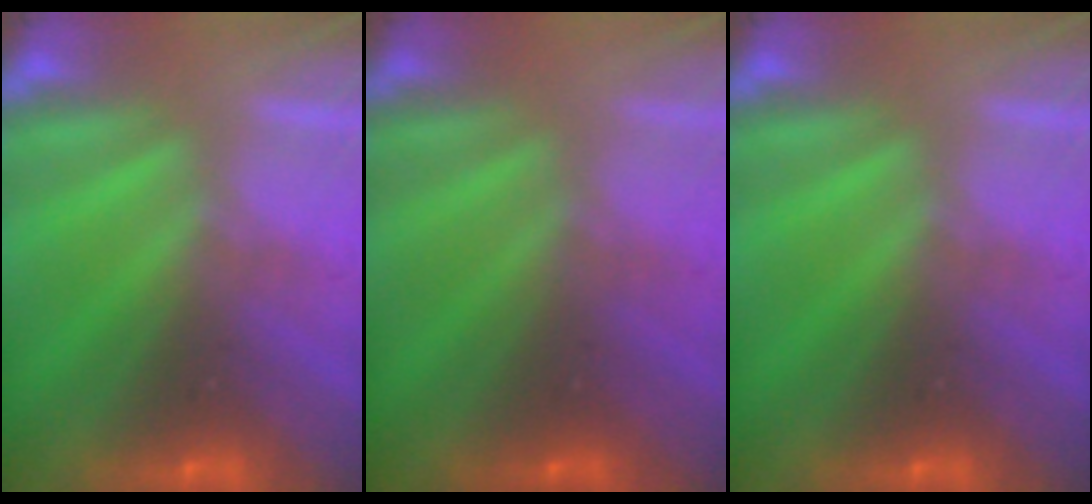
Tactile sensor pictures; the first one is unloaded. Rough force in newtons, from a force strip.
{"total": 2.4}
{"total": 0.0}